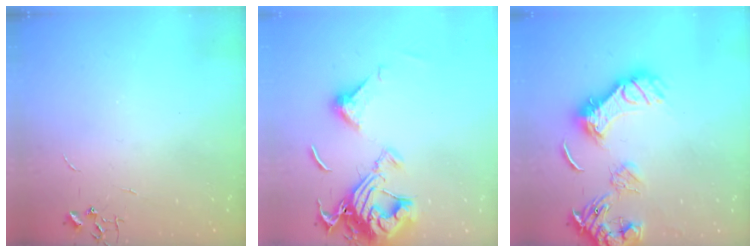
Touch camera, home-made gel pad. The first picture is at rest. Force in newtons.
{"total": 16.0, "press": 16.0, "slide": 1.0}
{"total": 17.1, "press": 17.0, "slide": 2.4}